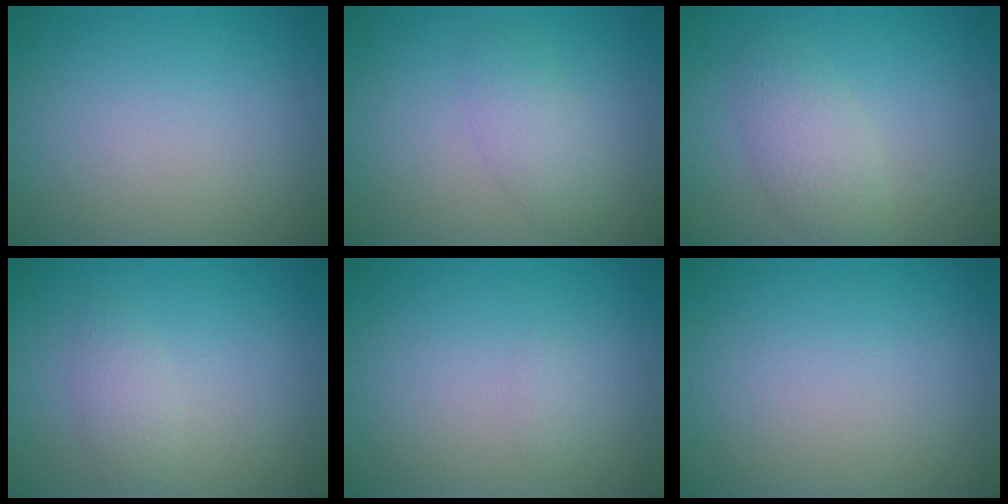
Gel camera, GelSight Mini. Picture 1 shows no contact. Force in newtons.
{"total": 2.3, "press": 2.3, "slide": 0.1}
{"total": 2.9, "press": 2.9, "slide": 0.2}
{"total": 1.6, "press": 1.6, "slide": 0.1}
{"total": 0.6, "press": 0.6, "slide": 0.0}
{"total": 0.0}